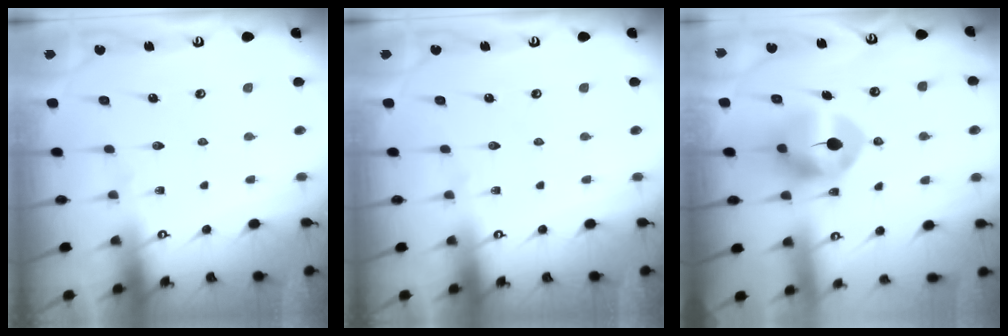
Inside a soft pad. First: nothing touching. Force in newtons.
{"total": 0.0}
{"total": 8.5, "press": 8.3, "slide": 1.4}